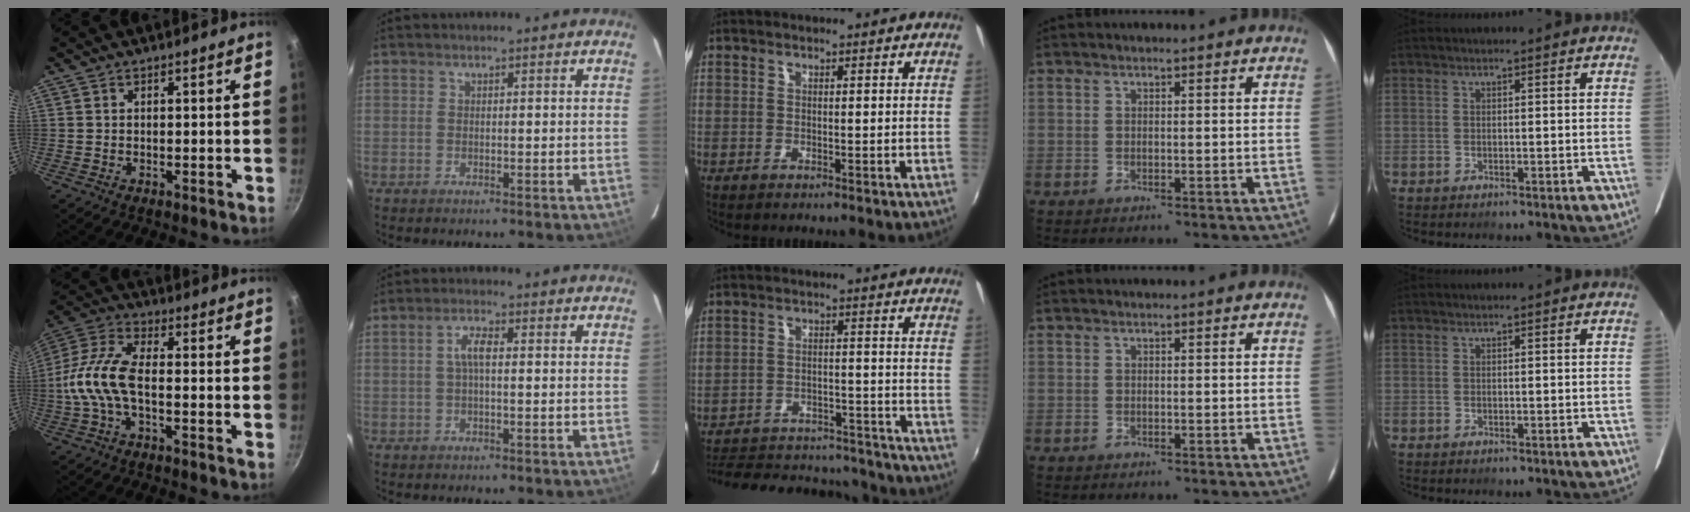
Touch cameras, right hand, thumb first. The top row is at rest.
{"thumb": {"total": 10.8, "force": [-2.4, 4.8, 9.4], "torque": [-0.204, 0.030, -0.065]}, "index": {"total": 3.1, "force": [0.1, 0.9, 3.0], "torque": [-0.060, 0.008, 0.002]}, "middle": {"total": 23.5, "force": [-20.3, 8.3, 8.5], "torque": [-0.176, 0.019, -0.254]}}